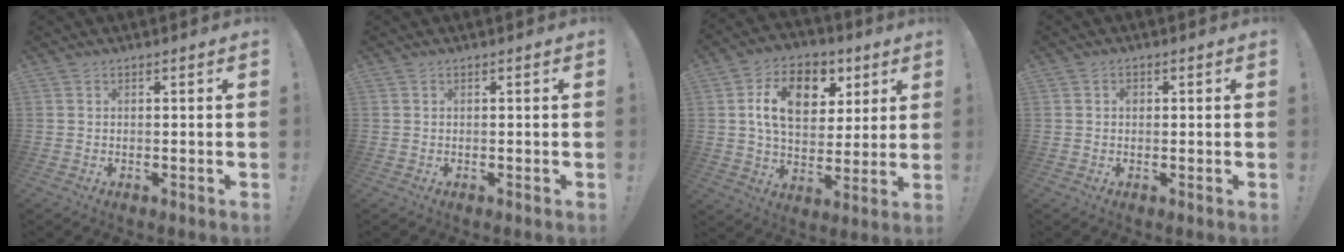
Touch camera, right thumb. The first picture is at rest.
{"total": 0.0}
{"total": 15.5, "force": [5.6, 10.4, 10.0], "torque": [-0.151, -0.012, 0.103]}
{"total": 1.0, "force": [-0.1, 0.9, 0.4], "torque": [-0.009, 0.004, -0.003]}